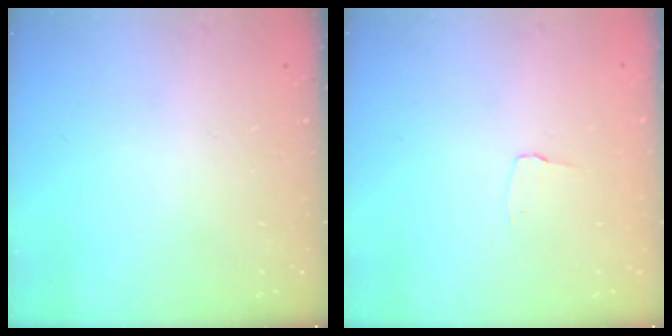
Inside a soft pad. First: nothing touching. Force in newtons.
{"total": 2.6, "press": 2.6, "slide": 0.2}